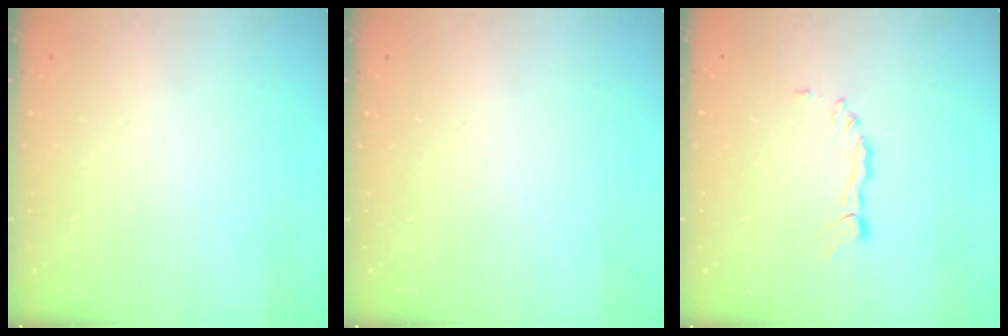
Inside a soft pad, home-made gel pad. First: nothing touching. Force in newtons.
{"total": 0.0}
{"total": 1.5, "press": 1.5, "slide": 0.2}